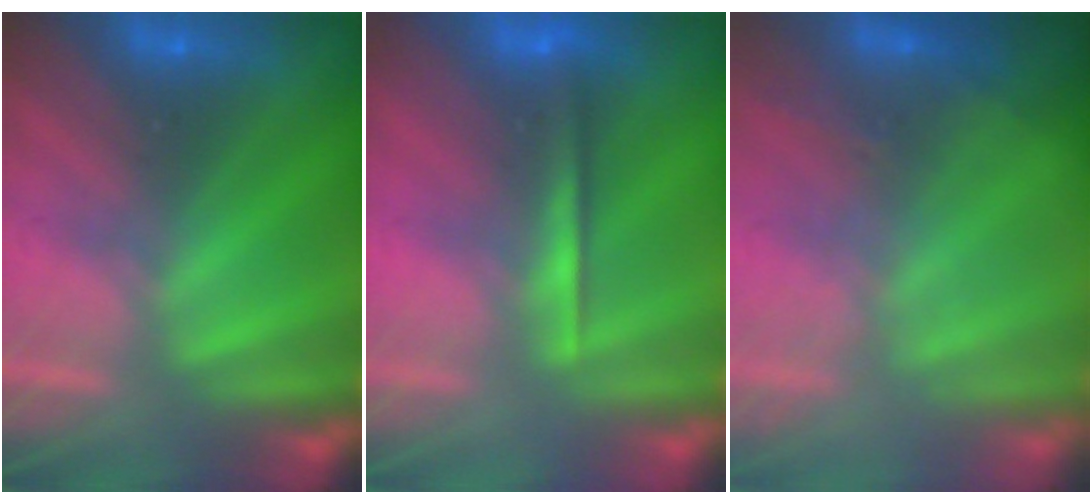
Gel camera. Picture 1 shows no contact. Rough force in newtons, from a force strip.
{"total": 1.3}
{"total": 2.7}